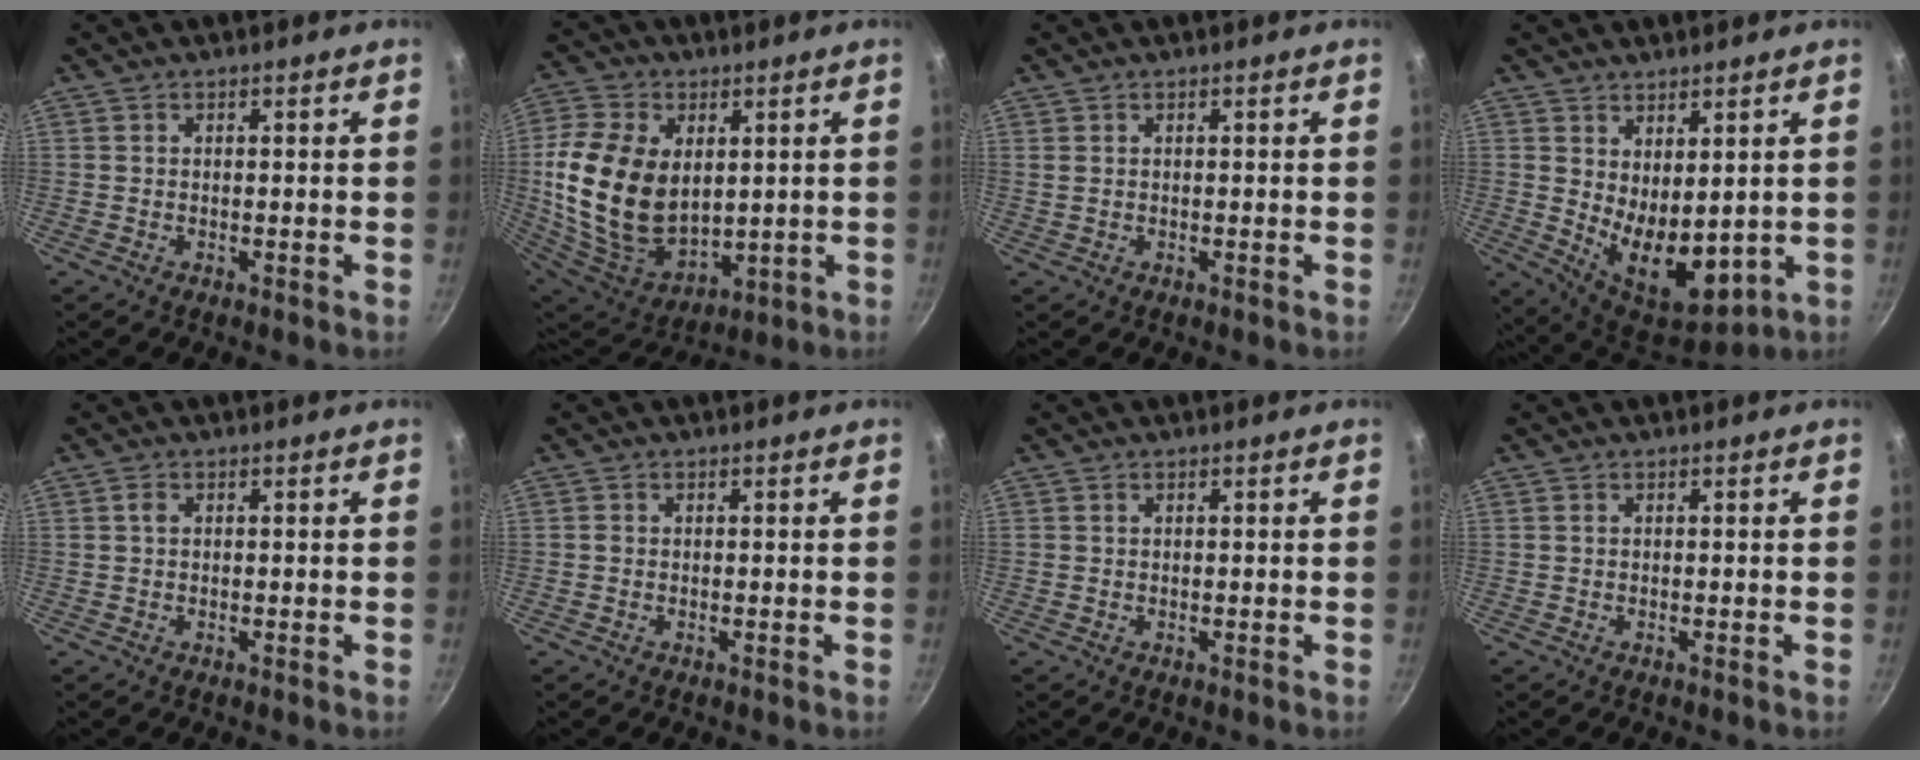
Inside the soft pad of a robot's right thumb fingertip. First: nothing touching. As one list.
[{"total": 21.5, "force": [2.7, 14.3, 15.8], "torque": [-0.295, -0.020, 0.067]}, {"total": 0.6, "force": [0.3, 0.3, 0.4], "torque": [-0.007, 0.001, 0.007]}, {"total": 11.7, "force": [1.5, 6.6, 9.5], "torque": [-0.118, -0.044, 0.049]}, {"total": 1.0, "force": [0.2, 0.7, 0.7], "torque": [-0.009, 0.002, 0.001]}, {"total": 0.6, "force": [0.0, 0.6, 0.3], "torque": [-0.005, 0.003, -0.002]}, {"total": 0.5, "force": [0.2, 0.4, 0.2], "torque": [-0.003, 0.002, 0.004]}, {"total": 0.0}]